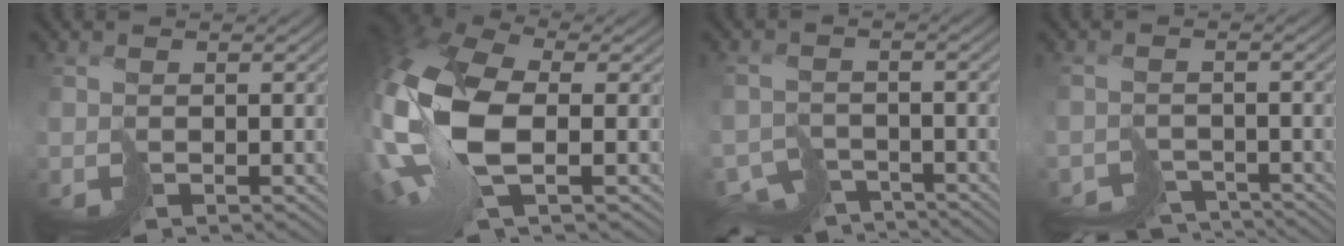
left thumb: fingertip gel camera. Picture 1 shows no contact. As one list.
[{"total": 15.6, "force": [-0.7, 7.4, 13.8], "torque": [-0.333, -0.015, -0.010]}, {"total": 6.9, "force": [-6.1, 2.8, 1.5], "torque": [-0.010, -0.011, -0.099]}, {"total": 5.2, "force": [-4.8, 1.8, 1.0], "torque": [-0.005, -0.014, -0.078]}]